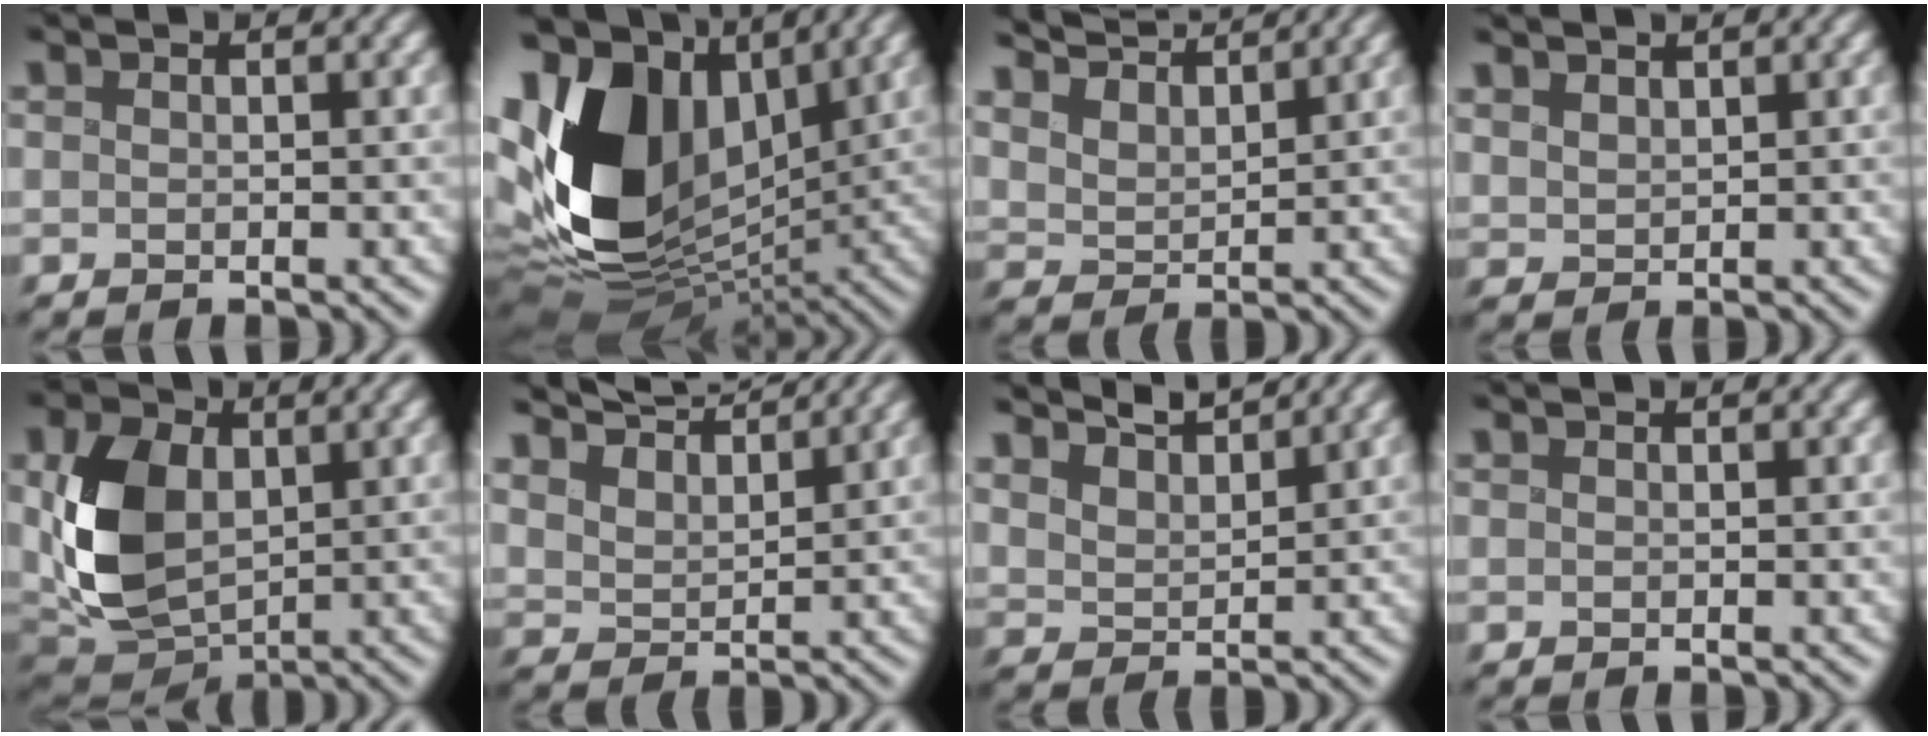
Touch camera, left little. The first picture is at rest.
{"total": 15.3, "force": [2.6, 10.4, 10.8], "torque": [-0.243, -0.002, 0.052]}
{"total": 8.0, "force": [7.1, 2.4, 2.8], "torque": [-0.078, -0.005, 0.124]}
{"total": 2.2, "force": [2.0, 0.8, 0.4], "torque": [-0.015, 0.002, 0.049]}
{"total": 8.3, "force": [1.1, 5.6, 6.1], "torque": [-0.143, -0.004, 0.021]}
{"total": 7.2, "force": [6.6, 1.8, 2.4], "torque": [-0.055, -0.006, 0.117]}
{"total": 4.4, "force": [4.0, 1.3, 1.4], "torque": [-0.037, -0.006, 0.074]}
{"total": 0.0}